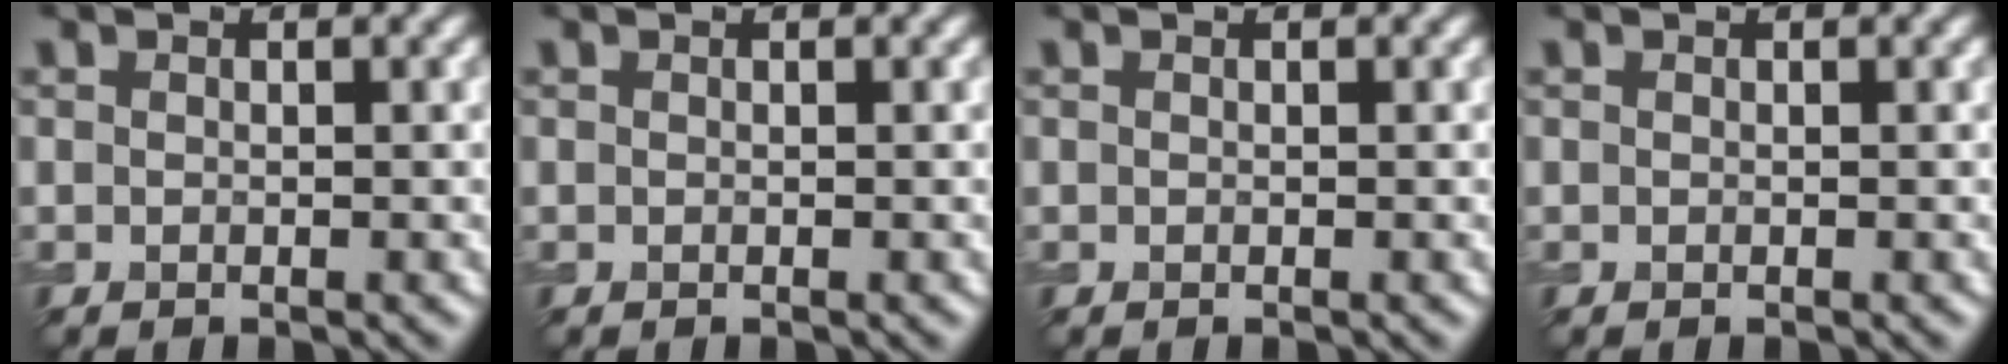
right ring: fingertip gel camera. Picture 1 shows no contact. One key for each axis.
{"total": 0.0}
{"total": 0.0}
{"total": 0.0}